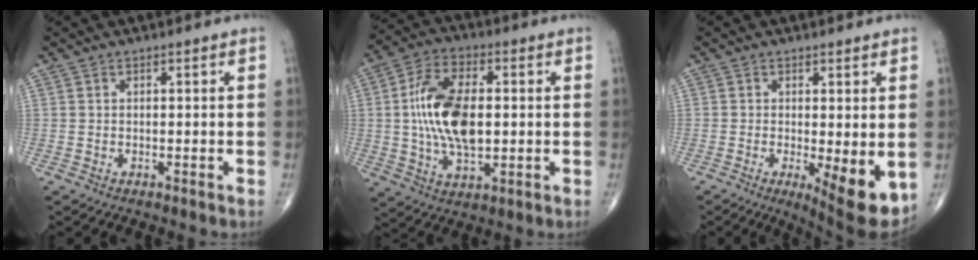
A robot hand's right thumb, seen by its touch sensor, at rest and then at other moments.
{"total": 15.4, "force": [0.6, 8.0, 13.1], "torque": [-0.245, 0.007, 0.011]}
{"total": 9.0, "force": [-1.7, 2.7, 8.4], "torque": [-0.116, -0.024, -0.019]}